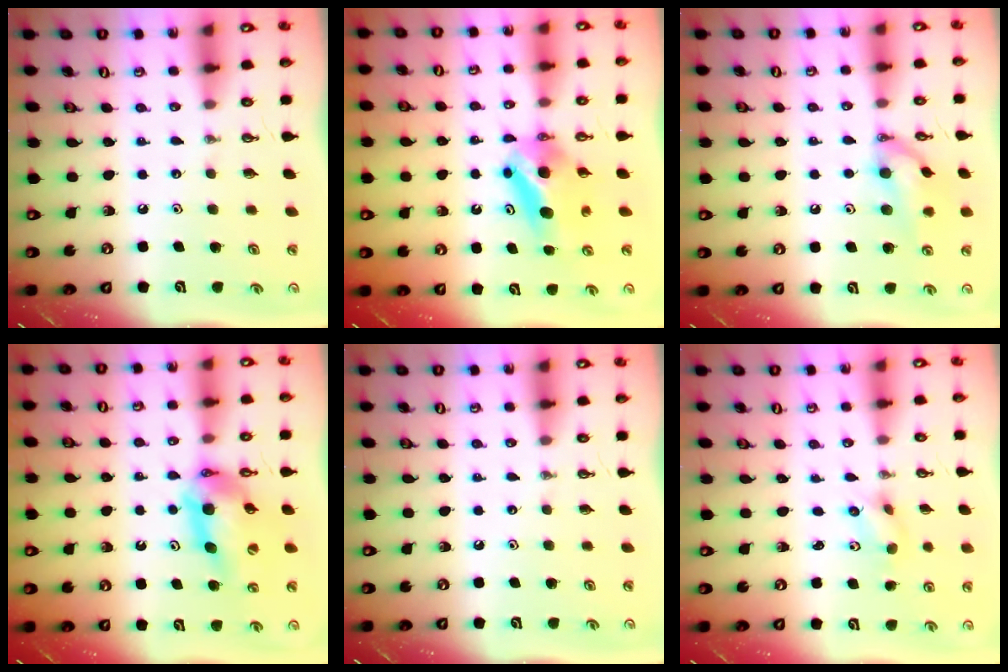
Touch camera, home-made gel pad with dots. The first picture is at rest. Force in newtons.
{"total": 9.6, "press": 5.5, "slide": 7.9}
{"total": 12.6, "press": 12.4, "slide": 1.8}
{"total": 11.8, "press": 11.7, "slide": 1.2}
{"total": 0.0}
{"total": 2.5, "press": 2.3, "slide": 0.9}